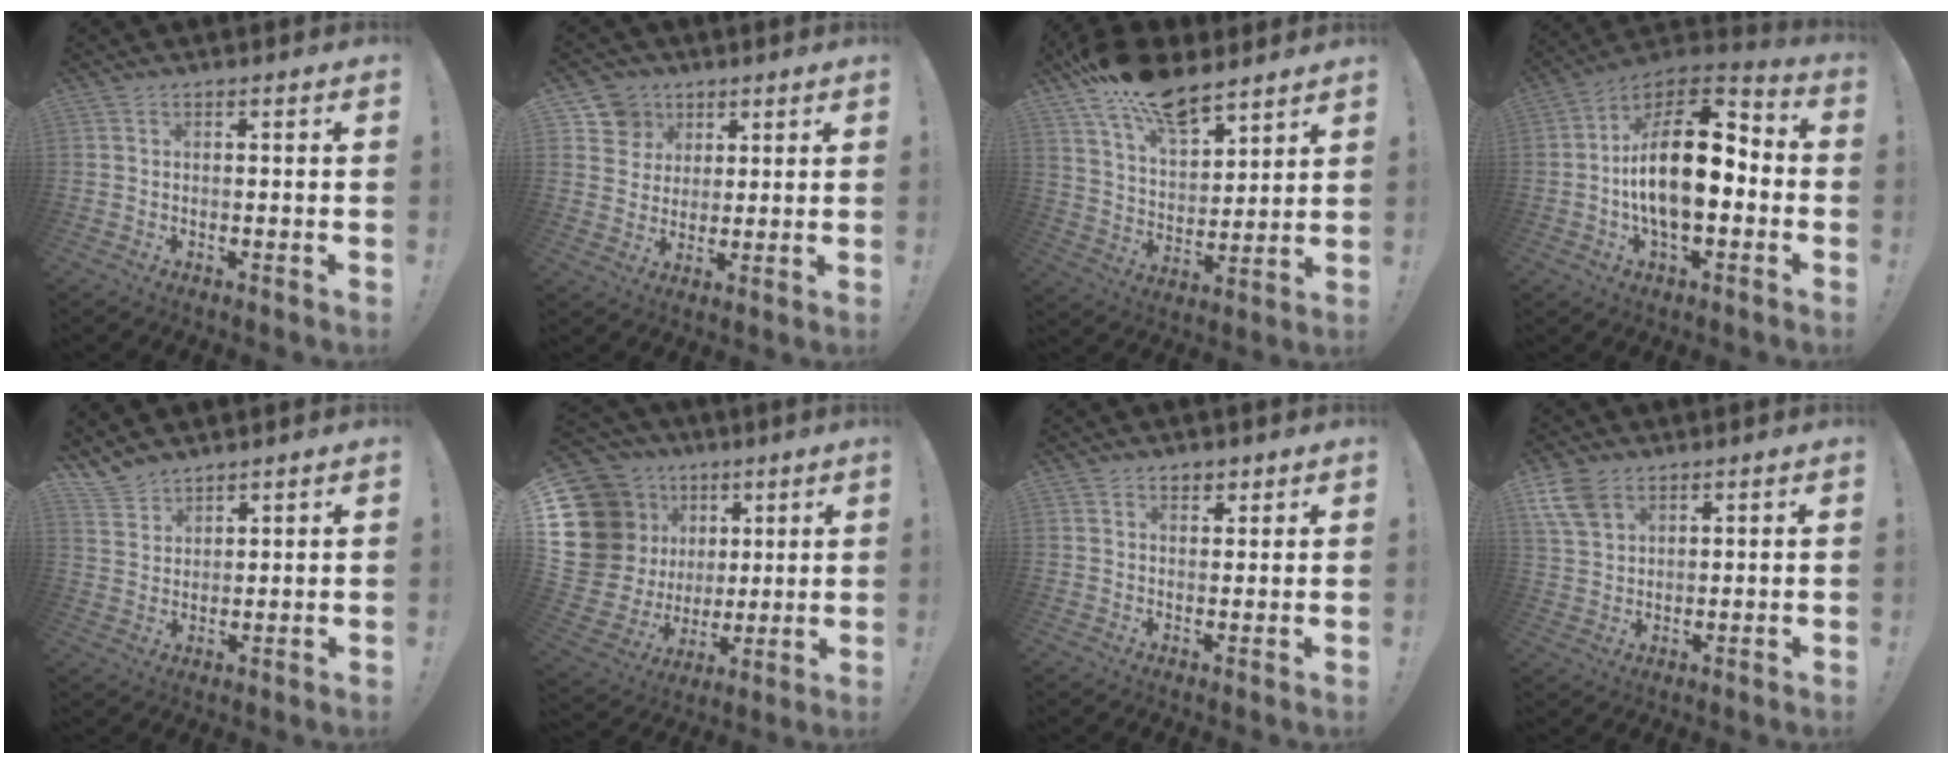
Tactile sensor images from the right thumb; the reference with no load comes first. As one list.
[{"total": 9.0, "force": [4.5, 7.8, 1.2], "torque": [-0.021, -0.030, 0.092]}, {"total": 16.6, "force": [12.7, 7.2, 7.9], "torque": [-0.141, -0.080, 0.230]}, {"total": 19.2, "force": [-1.3, 9.7, 16.6], "torque": [-0.289, 0.007, -0.024]}, {"total": 6.0, "force": [5.3, 2.6, 0.9], "torque": [-0.027, -0.038, 0.106]}, {"total": 20.4, "force": [6.6, 16.8, 9.7], "torque": [-0.201, -0.049, 0.172]}, {"total": 2.8, "force": [2.0, 1.8, 0.6], "torque": [0.001, -0.009, 0.034]}, {"total": 8.7, "force": [4.9, 5.3, 4.7], "torque": [-0.094, -0.012, 0.099]}]